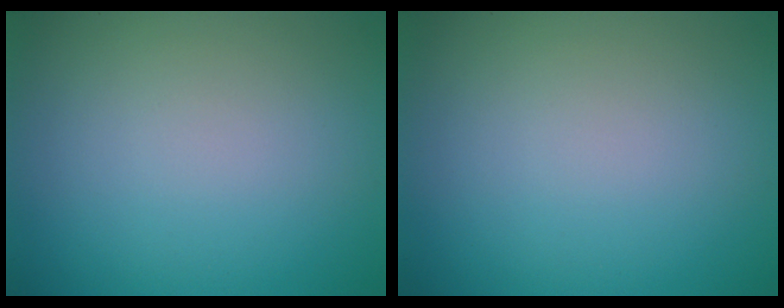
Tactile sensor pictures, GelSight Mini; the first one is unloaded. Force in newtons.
{"total": 0.0}